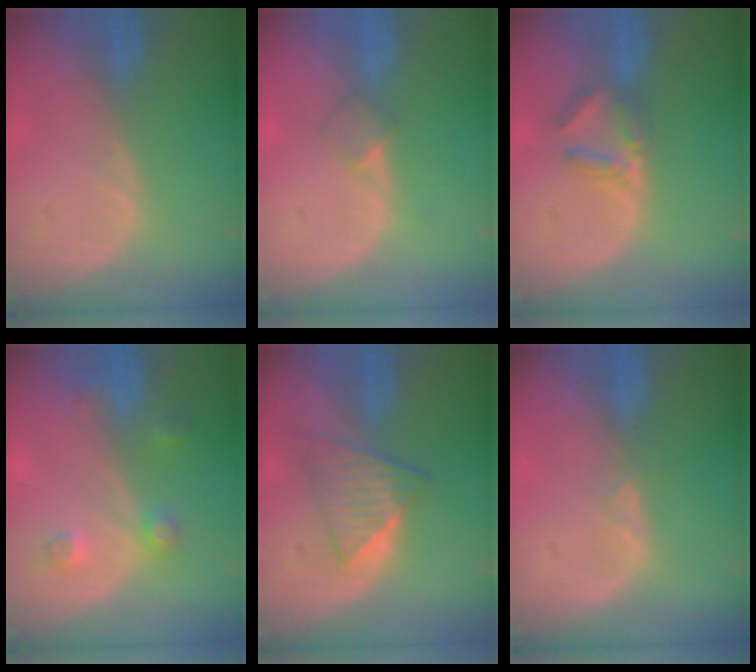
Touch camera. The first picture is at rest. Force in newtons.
{"total": 2.3, "press": 2.0, "slide": 1.1}
{"total": 4.1, "press": 3.9, "slide": 1.1}
{"total": 3.4, "press": 3.3, "slide": 0.9}
{"total": 6.0, "press": 5.8, "slide": 1.6}
{"total": 1.6, "press": 1.5, "slide": 0.7}